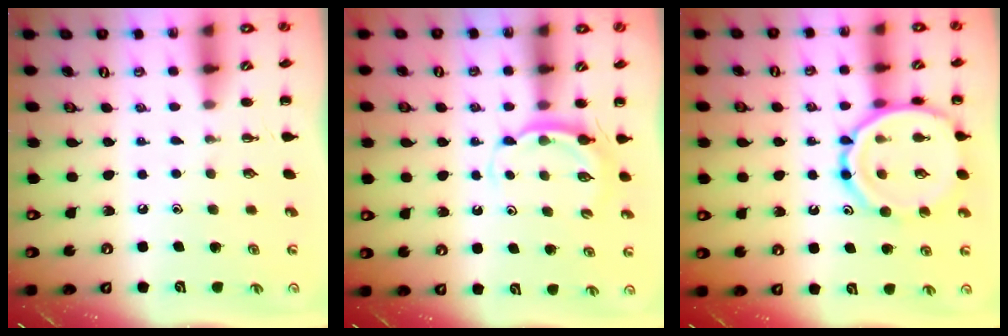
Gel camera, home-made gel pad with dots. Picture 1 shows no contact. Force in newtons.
{"total": 5.6, "press": 5.6, "slide": 0.2}
{"total": 15.2, "press": 15.1, "slide": 1.7}